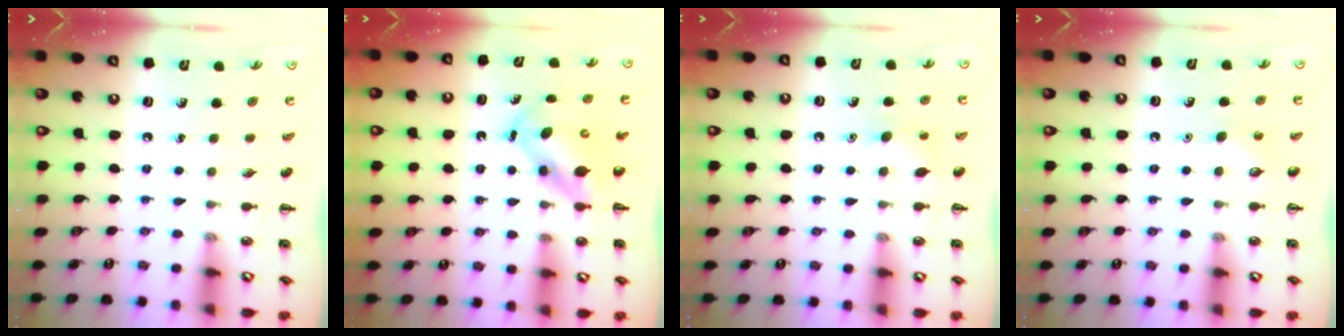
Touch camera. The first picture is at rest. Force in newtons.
{"total": 5.5, "press": 5.4, "slide": 0.9}
{"total": 7.2, "press": 7.0, "slide": 1.9}
{"total": 2.8, "press": 2.7, "slide": 0.7}